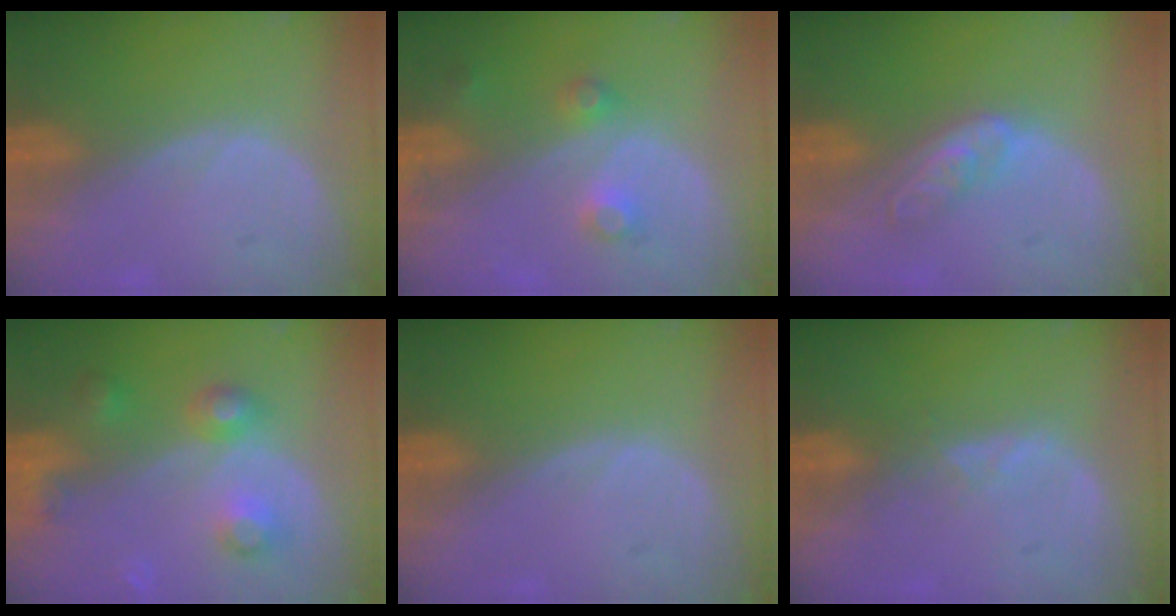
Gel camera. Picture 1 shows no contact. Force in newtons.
{"total": 3.8, "press": 3.5, "slide": 1.4}
{"total": 4.6, "press": 3.9, "slide": 2.5}
{"total": 5.9, "press": 5.8, "slide": 0.4}
{"total": 0.0}
{"total": 1.6, "press": 1.6, "slide": 0.3}